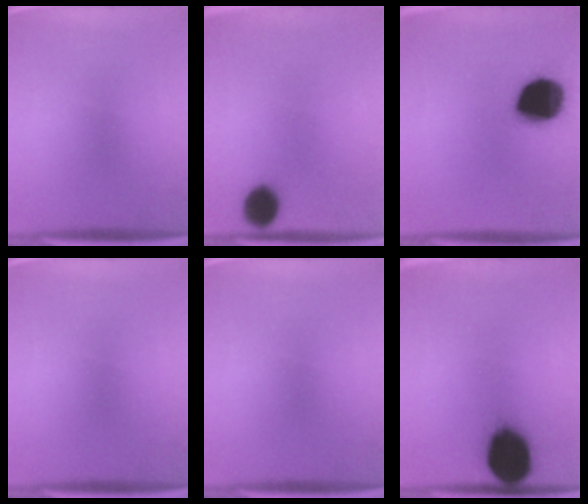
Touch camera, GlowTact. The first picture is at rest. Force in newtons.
{"total": 6.3}
{"total": 19.1}
{"total": 0.0}
{"total": 0.0}
{"total": 17.5}